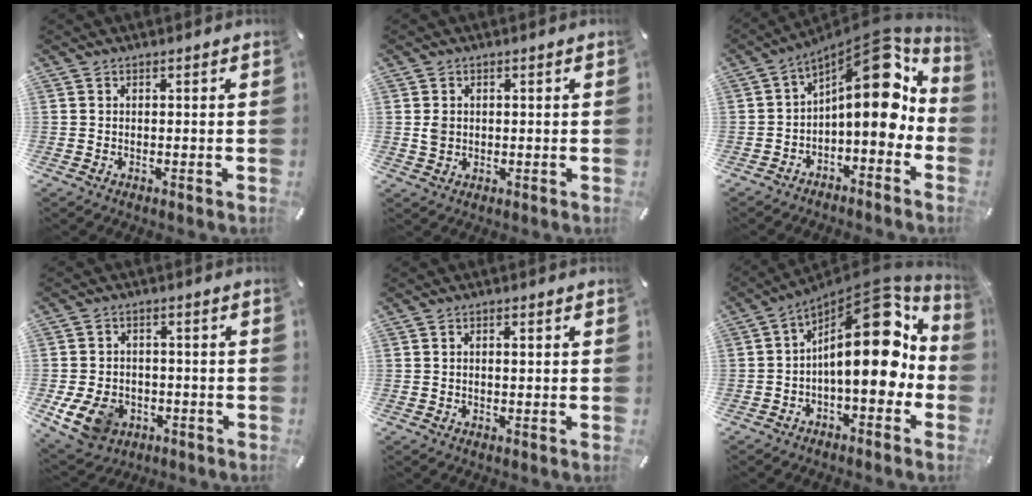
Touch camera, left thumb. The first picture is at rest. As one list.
[{"total": 2.4, "force": [0.3, 2.1, 1.0], "torque": [-0.015, 0.002, 0.003]}, {"total": 15.7, "force": [5.3, 7.7, 12.6], "torque": [-0.164, -0.057, 0.085]}, {"total": 9.4, "force": [-3.5, 7.3, 4.8], "torque": [-0.106, 0.019, -0.062]}, {"total": 1.3, "force": [0.2, 0.6, 1.1], "torque": [-0.023, 0.005, 0.002]}, {"total": 20.9, "force": [3.8, 9.6, 18.2], "torque": [-0.273, -0.048, 0.061]}]